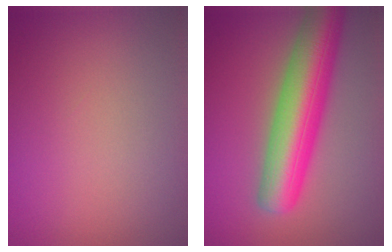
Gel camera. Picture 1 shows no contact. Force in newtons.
{"total": 8.6, "press": 8.6, "slide": 0.2}